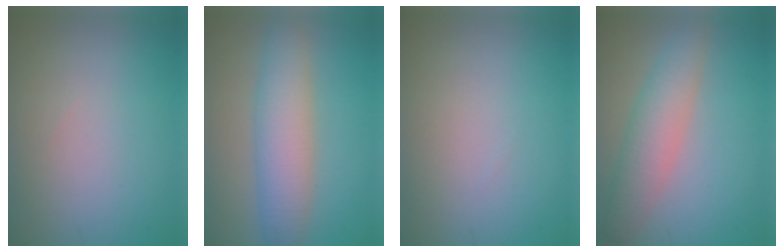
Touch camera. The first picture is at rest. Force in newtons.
{"total": 5.6, "press": 5.6, "slide": 0.1}
{"total": 0.0}
{"total": 4.4, "press": 4.4, "slide": 0.2}